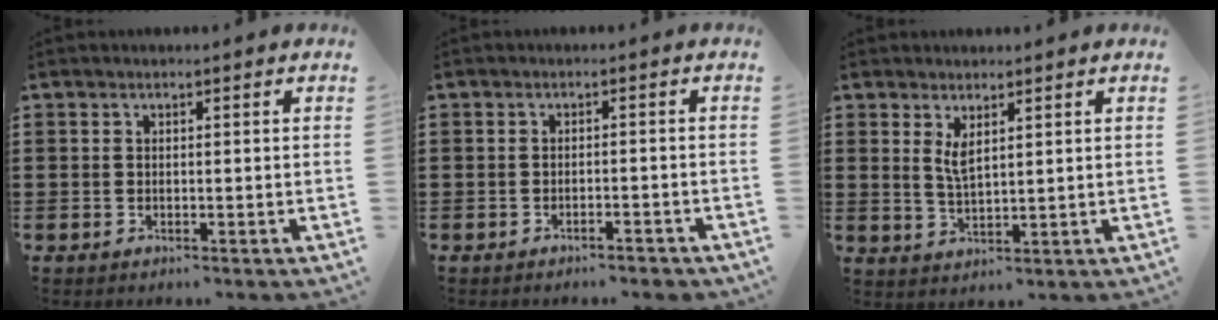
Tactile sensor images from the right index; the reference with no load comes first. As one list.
[{"total": 1.6, "force": [-1.4, -0.1, 0.6], "torque": [-0.015, -0.002, -0.028]}, {"total": 3.1, "force": [1.6, 1.1, 2.3], "torque": [-0.051, 0.003, 0.029]}]